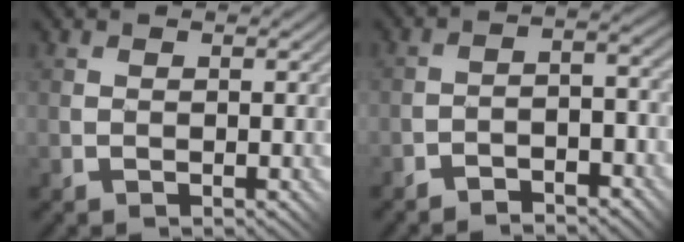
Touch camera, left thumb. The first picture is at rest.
{"total": 4.0, "force": [-3.3, 1.0, 2.1], "torque": [-0.025, 0.012, -0.064]}